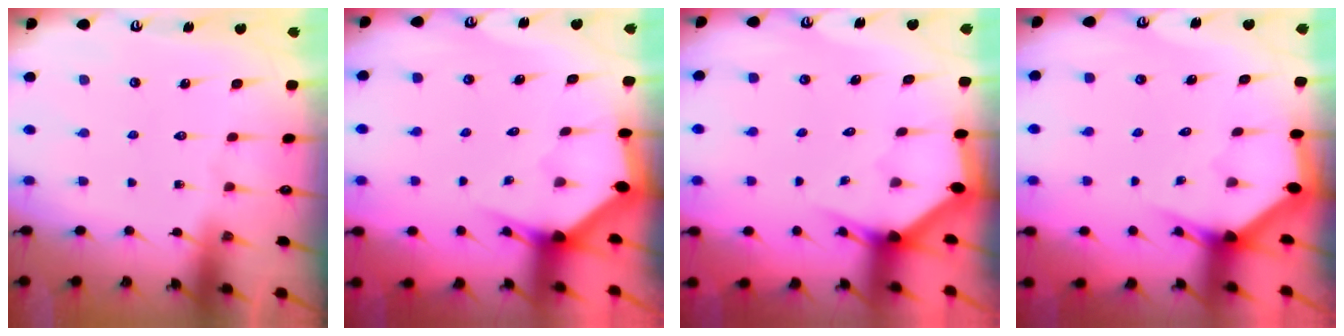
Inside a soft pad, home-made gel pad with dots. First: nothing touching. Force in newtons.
{"total": 2.6, "press": 2.6, "slide": 0.1}
{"total": 2.8, "press": 2.8, "slide": 0.2}
{"total": 2.9, "press": 2.9, "slide": 0.0}